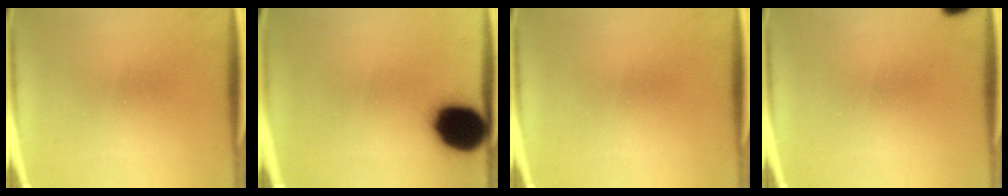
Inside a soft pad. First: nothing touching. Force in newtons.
{"total": 14.7}
{"total": 0.0}
{"total": 5.0}